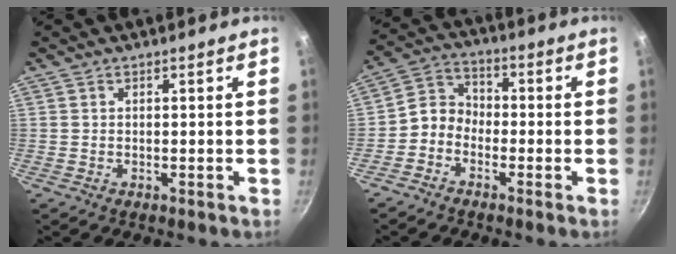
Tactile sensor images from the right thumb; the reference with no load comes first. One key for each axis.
{"total": 5.6, "fx": -2.6, "fy": 4.4, "fz": 2.4, "tx": -0.025, "ty": 0.040, "tz": -0.070}